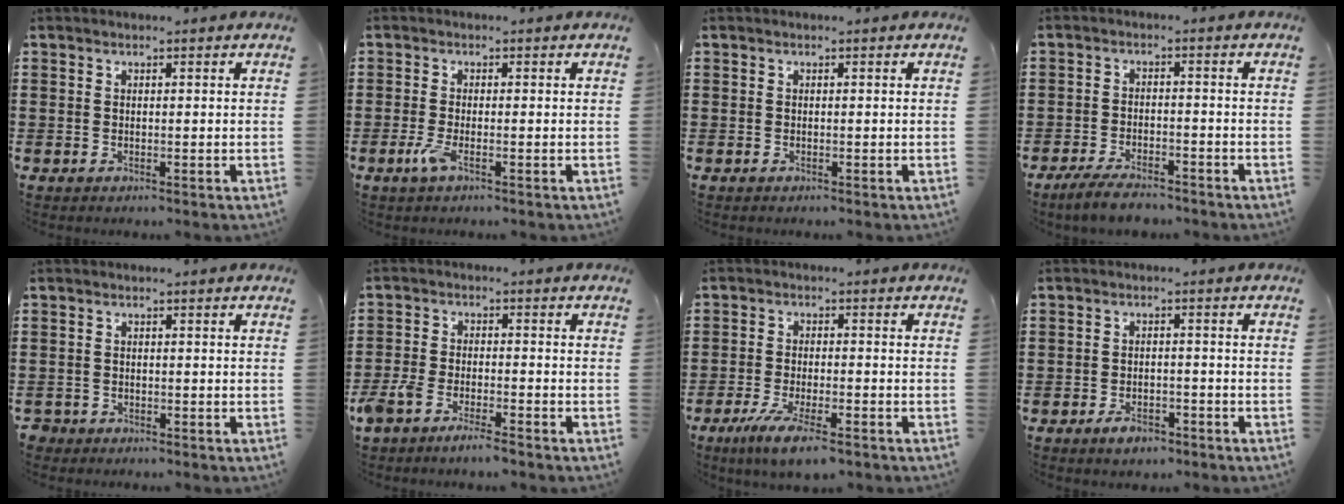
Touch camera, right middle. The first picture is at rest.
{"total": 2.2, "force": [-0.9, 0.4, 2.0], "torque": [-0.057, -0.010, -0.023]}
{"total": 0.0}
{"total": 4.3, "force": [-3.9, 0.8, 1.7], "torque": [-0.034, 0.001, -0.077]}
{"total": 1.2, "force": [-1.0, 0.7, 0.1], "torque": [-0.006, 0.000, -0.023]}
{"total": 4.3, "force": [-3.7, 0.7, 2.1], "torque": [-0.056, -0.005, -0.075]}
{"total": 5.6, "force": [-3.8, 0.8, 4.0], "torque": [-0.083, -0.012, -0.071]}
{"total": 2.9, "force": [-2.3, 1.3, 1.2], "torque": [-0.023, 0.005, -0.045]}